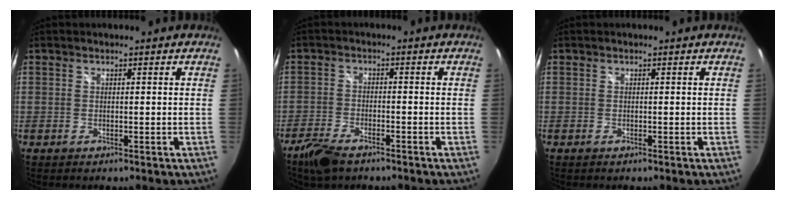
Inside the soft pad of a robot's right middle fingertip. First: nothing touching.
{"total": 7.2, "force": [-5.3, 2.7, 4.0], "torque": [-0.108, -0.015, -0.104]}
{"total": 0.0}